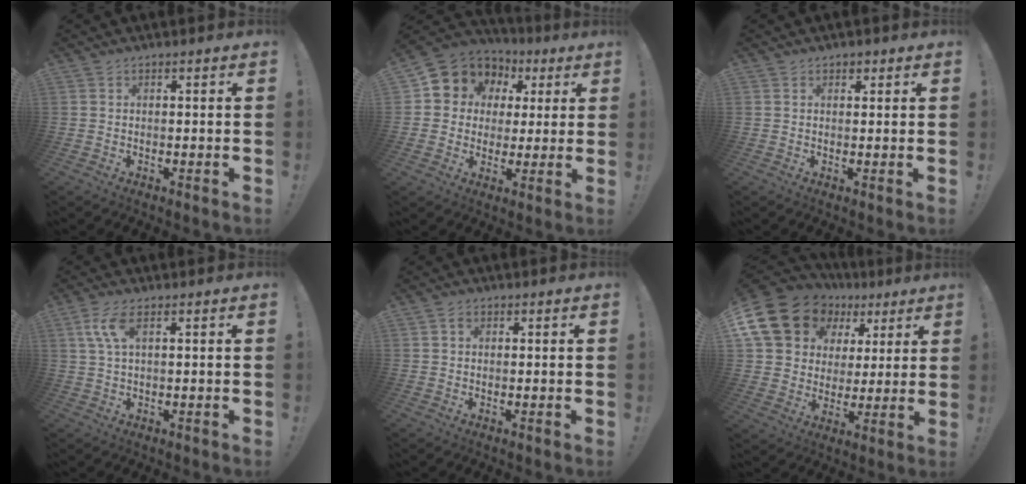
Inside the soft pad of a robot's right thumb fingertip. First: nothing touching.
{"total": 8.7, "force": [3.2, 7.8, 2.3], "torque": [-0.032, -0.029, 0.066]}
{"total": 1.2, "force": [0.7, 0.9, 0.3], "torque": [0.007, -0.005, 0.009]}
{"total": 5.9, "force": [2.1, 1.9, 5.2], "torque": [-0.094, 0.000, 0.038]}
{"total": 1.0, "force": [0.3, 0.8, 0.6], "torque": [-0.006, 0.001, 0.004]}
{"total": 18.2, "force": [9.1, 13.3, 8.3], "torque": [-0.146, -0.048, 0.187]}